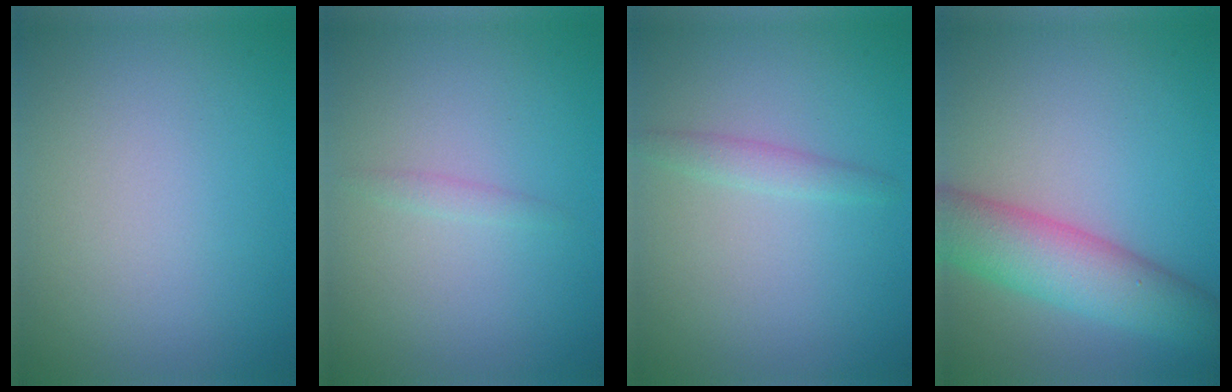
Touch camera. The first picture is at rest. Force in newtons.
{"total": 0.7, "press": 0.7, "slide": 0.0}
{"total": 1.5, "press": 1.5, "slide": 0.0}
{"total": 6.8, "press": 6.8, "slide": 0.3}